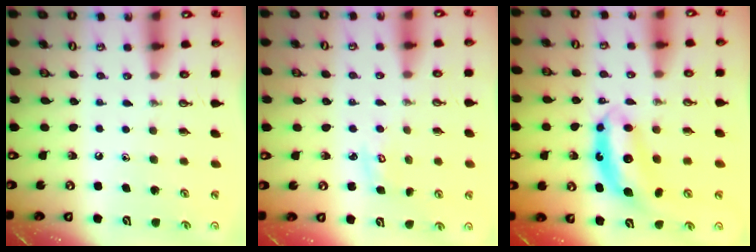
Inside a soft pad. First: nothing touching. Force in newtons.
{"total": 2.9, "press": 2.9, "slide": 0.2}
{"total": 7.2, "press": 7.2, "slide": 0.2}